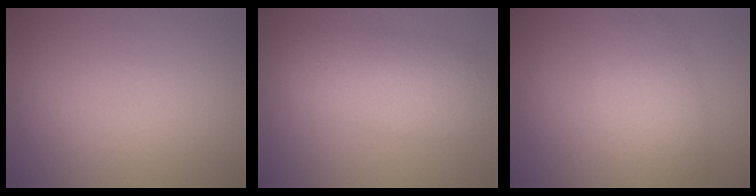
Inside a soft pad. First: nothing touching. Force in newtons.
{"total": 6.3, "press": 6.3, "slide": 0.1}
{"total": 4.2, "press": 4.2, "slide": 0.3}